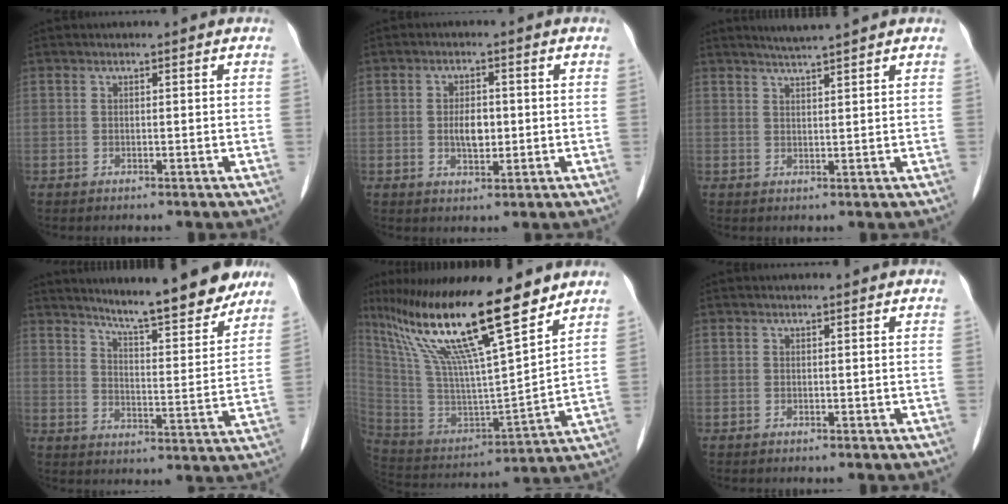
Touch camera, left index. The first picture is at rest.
{"total": 3.8, "force": [-0.1, 2.0, 3.3], "torque": [-0.063, 0.002, 0.001]}
{"total": 3.9, "force": [3.4, -0.7, 1.6], "torque": [-0.027, 0.012, 0.060]}
{"total": 14.3, "force": [12.8, 1.3, 6.3], "torque": [-0.088, -0.016, 0.179]}
{"total": 22.1, "force": [15.6, 2.2, 15.5], "torque": [-0.292, 0.006, 0.286]}
{"total": 0.0}